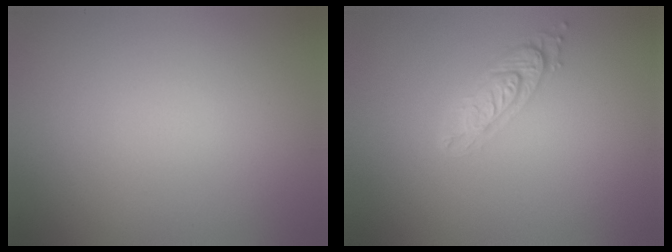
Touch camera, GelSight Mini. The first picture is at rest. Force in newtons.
{"total": 2.9, "press": 2.2, "slide": 1.9}